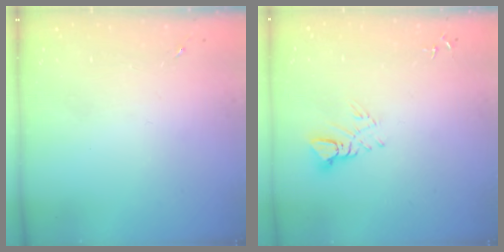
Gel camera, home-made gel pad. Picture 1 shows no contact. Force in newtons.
{"total": 5.6, "press": 5.6, "slide": 0.6}